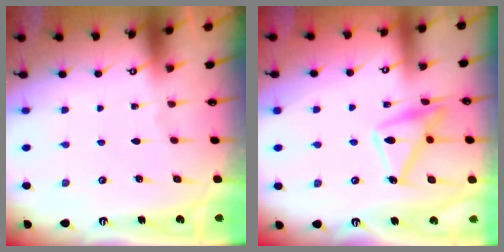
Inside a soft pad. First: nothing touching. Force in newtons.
{"total": 14.8, "press": 14.7, "slide": 1.1}